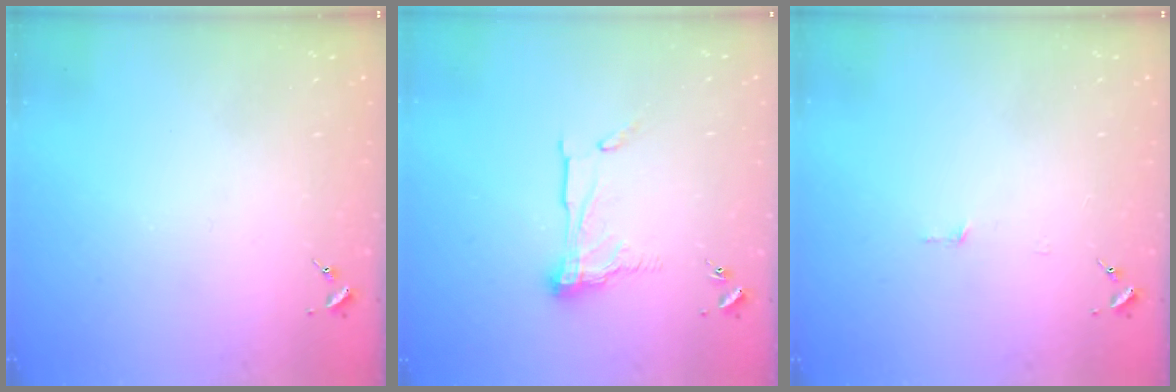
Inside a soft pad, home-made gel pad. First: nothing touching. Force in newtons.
{"total": 11.1, "press": 11.0, "slide": 0.9}
{"total": 2.7, "press": 2.7, "slide": 0.2}